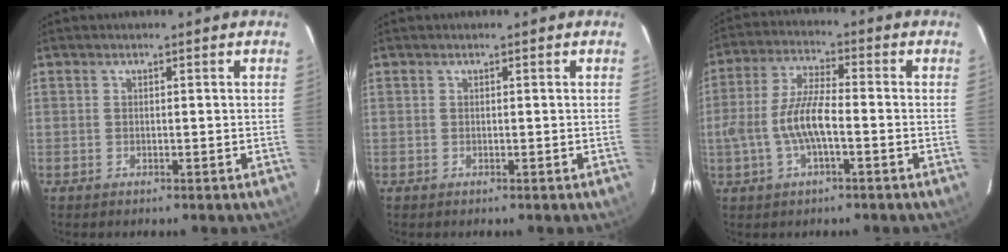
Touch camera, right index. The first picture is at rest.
{"total": 0.0}
{"total": 9.4, "force": [-2.5, 2.8, 8.6], "torque": [-0.181, 0.005, -0.046]}